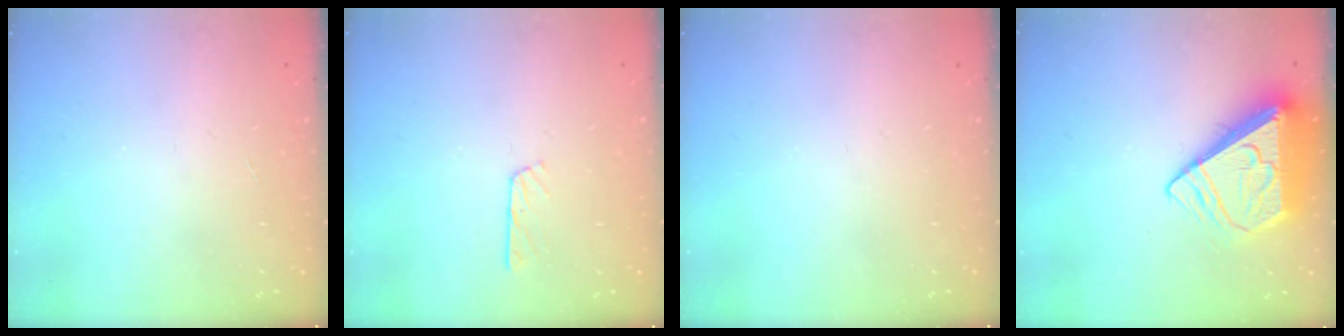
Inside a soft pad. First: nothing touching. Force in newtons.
{"total": 3.1, "press": 3.1, "slide": 0.3}
{"total": 0.0}
{"total": 11.1, "press": 11.0, "slide": 1.3}